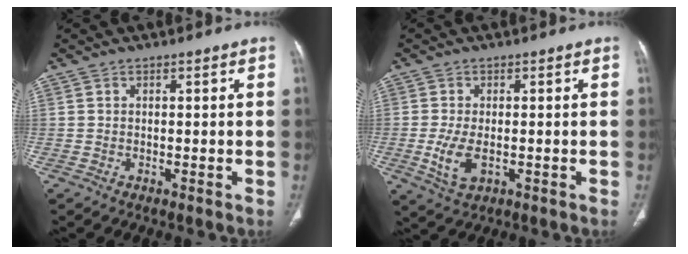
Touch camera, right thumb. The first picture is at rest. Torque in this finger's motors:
{"motor_torque": [-0.14, 0.32, 0.39, 0.54, 0.08]}